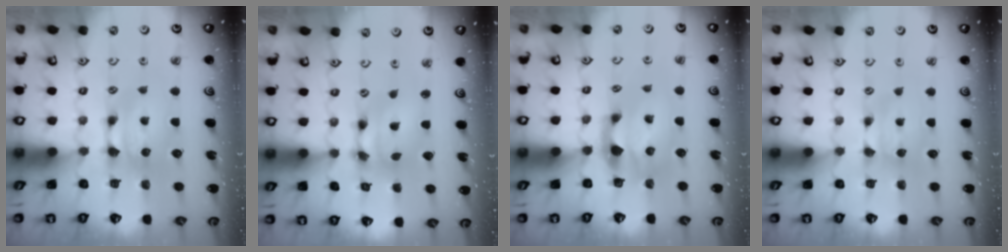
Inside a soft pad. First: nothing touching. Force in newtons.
{"total": 6.0, "press": 5.7, "slide": 2.0}
{"total": 2.2, "press": 1.8, "slide": 1.3}
{"total": 1.5, "press": 1.5, "slide": 0.2}